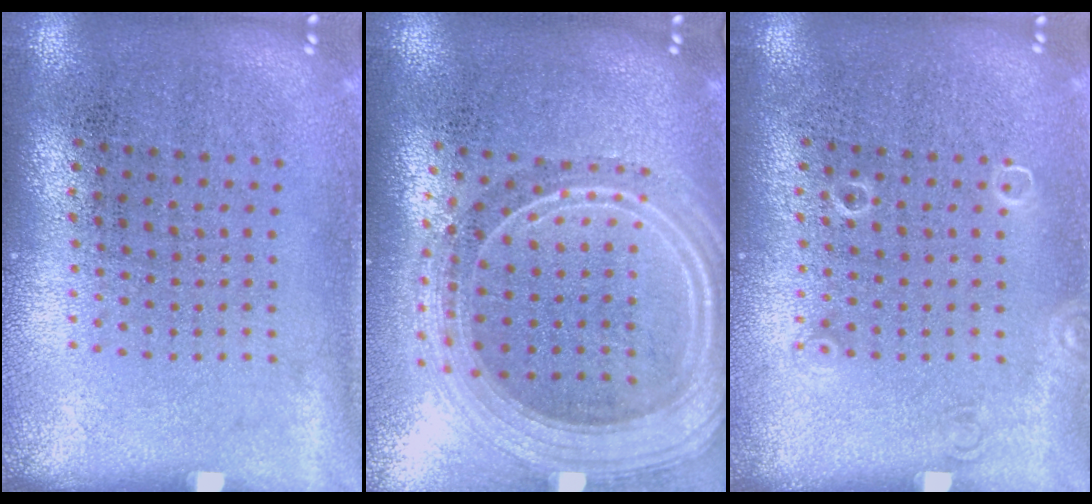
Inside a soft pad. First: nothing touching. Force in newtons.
{"total": 2.7, "press": 2.2, "slide": 1.4}
{"total": 0.9, "press": 0.9, "slide": 0.1}